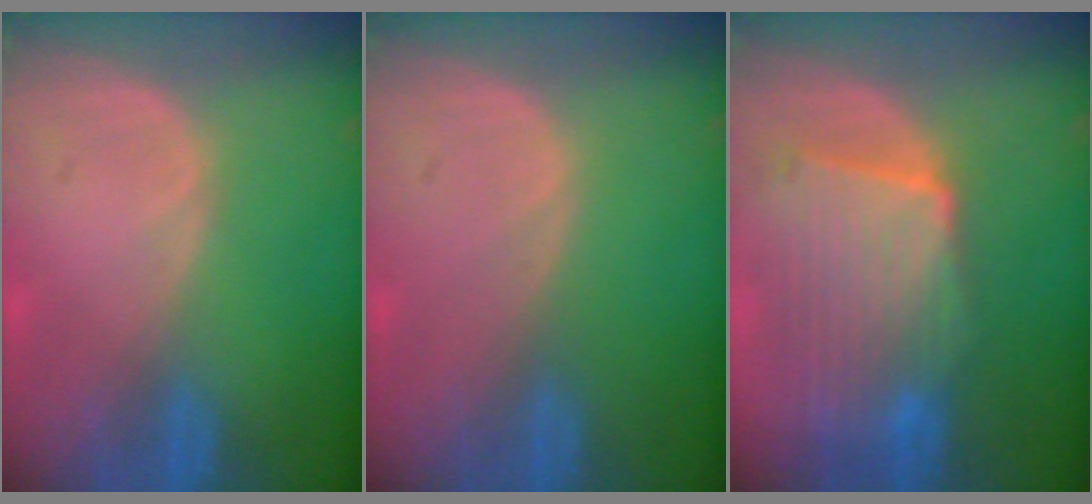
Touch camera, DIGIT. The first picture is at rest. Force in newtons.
{"total": 0.0}
{"total": 10.2, "press": 9.0, "slide": 4.7}